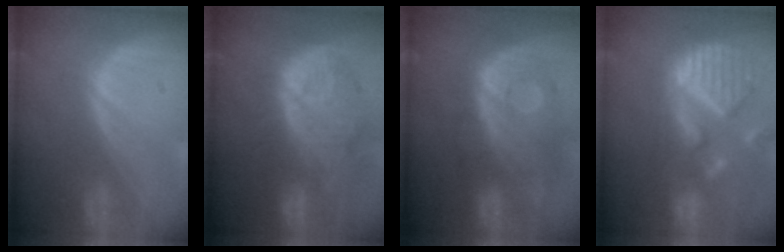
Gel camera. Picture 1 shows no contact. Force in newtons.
{"total": 12.3, "press": 11.1, "slide": 5.2}
{"total": 11.3, "press": 9.7, "slide": 5.7}
{"total": 13.5, "press": 11.4, "slide": 7.2}